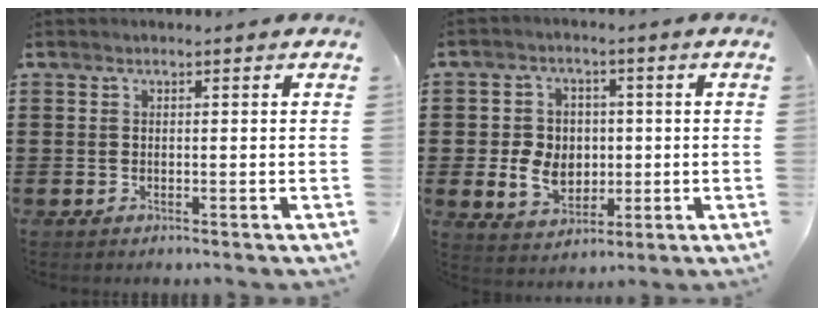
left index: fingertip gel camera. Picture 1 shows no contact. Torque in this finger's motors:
{"motor_torque": [1.07, 1.07, 0.49, 0.06]}